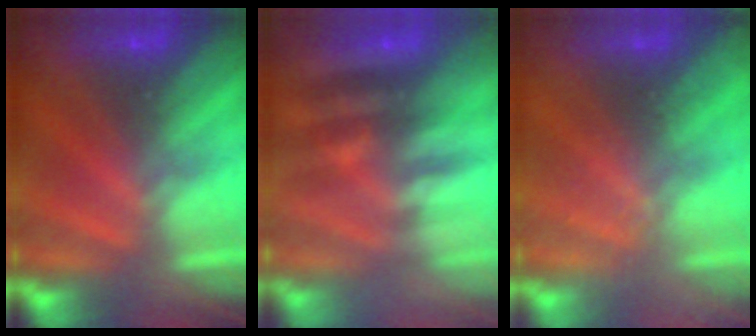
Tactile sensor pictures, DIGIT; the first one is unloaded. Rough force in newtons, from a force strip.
{"total": 2.5}
{"total": 2.2}